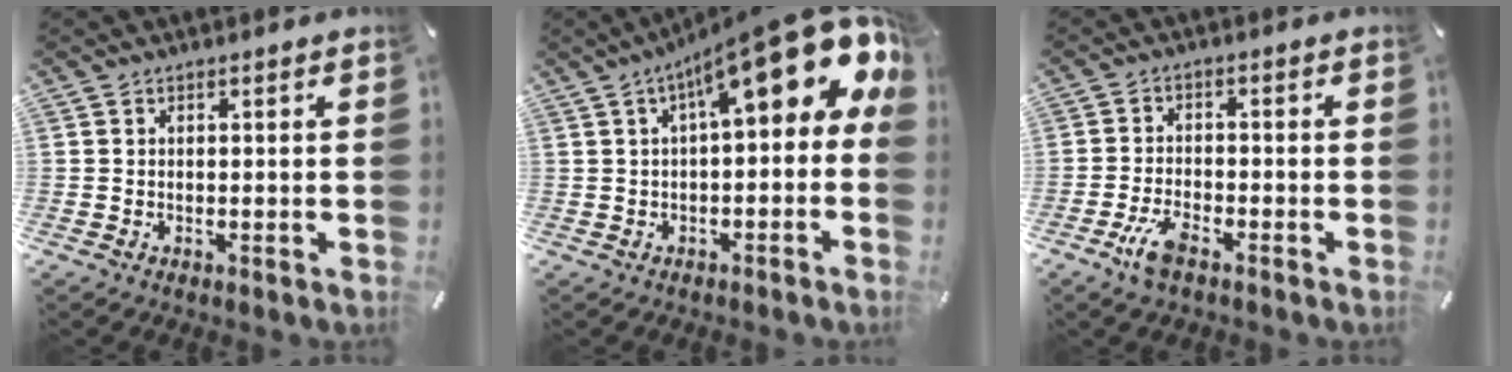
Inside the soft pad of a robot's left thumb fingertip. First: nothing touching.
{"total": 18.1, "force": [8.9, 5.5, 14.8], "torque": [-0.215, -0.075, 0.145]}
{"total": 5.5, "force": [-3.3, 2.1, 3.8], "torque": [-0.091, 0.006, -0.066]}